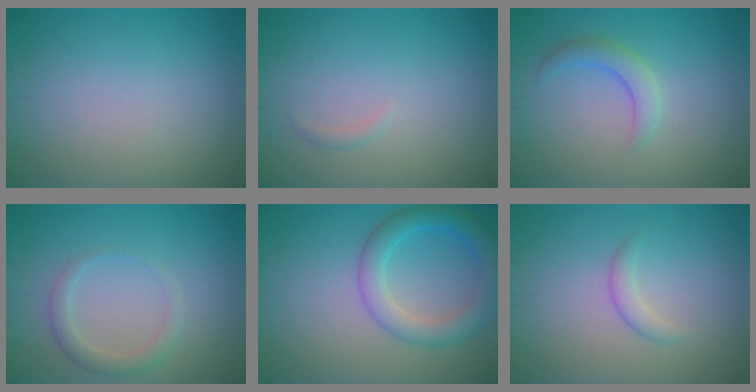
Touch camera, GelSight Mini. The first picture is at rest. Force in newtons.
{"total": 0.5, "press": 0.5, "slide": 0.0}
{"total": 2.3, "press": 2.2, "slide": 0.2}
{"total": 2.0, "press": 2.0, "slide": 0.2}
{"total": 4.5, "press": 4.5, "slide": 0.4}
{"total": 1.4, "press": 1.4, "slide": 0.0}